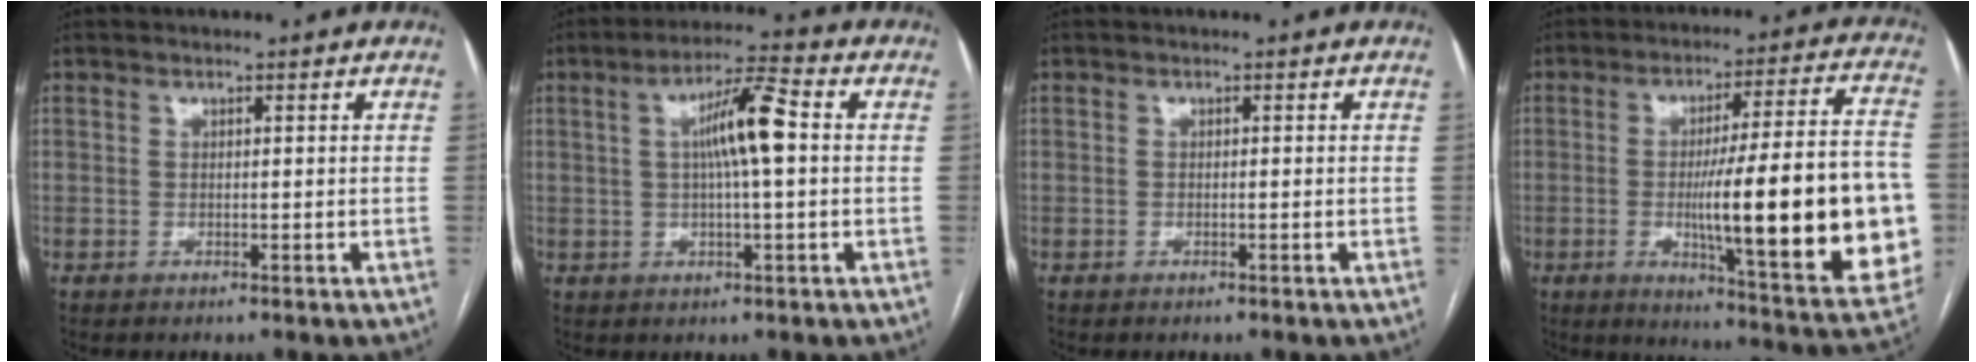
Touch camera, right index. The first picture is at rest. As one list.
[{"total": 7.9, "force": [0.9, 0.7, 7.9], "torque": [-0.142, 0.016, 0.011]}, {"total": 0.0}, {"total": 26.5, "force": [-3.7, 2.3, 26.1], "torque": [-0.291, -0.005, -0.048]}]